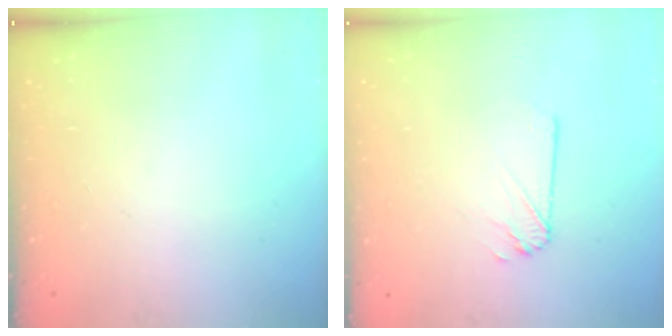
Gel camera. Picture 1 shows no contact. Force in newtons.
{"total": 1.6, "press": 1.6, "slide": 0.0}